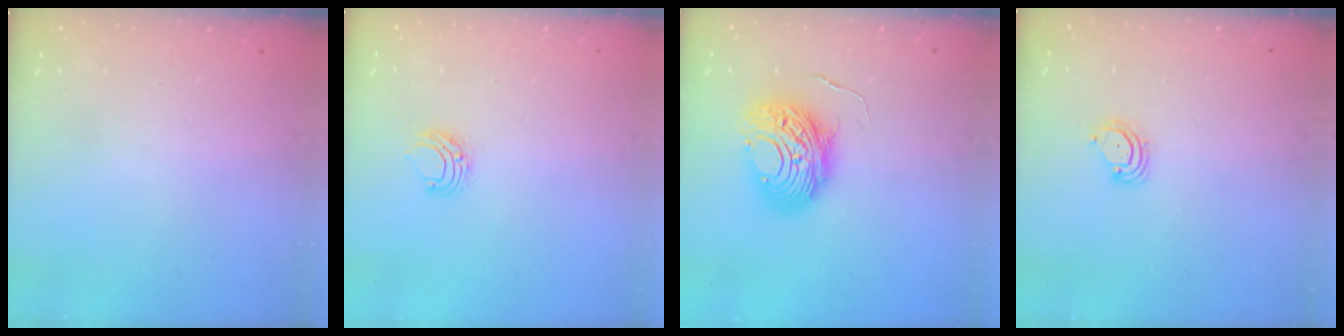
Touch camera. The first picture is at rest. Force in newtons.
{"total": 5.5, "press": 5.4, "slide": 0.6}
{"total": 12.3, "press": 12.2, "slide": 0.9}
{"total": 3.8, "press": 3.8, "slide": 0.2}